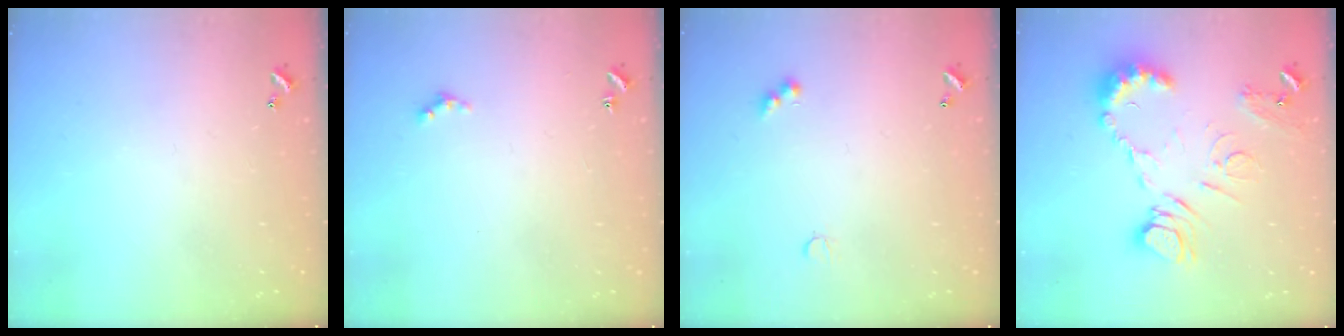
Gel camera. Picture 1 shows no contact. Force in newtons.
{"total": 1.5, "press": 1.4, "slide": 0.3}
{"total": 2.9, "press": 2.8, "slide": 0.6}
{"total": 13.0, "press": 13.0, "slide": 1.2}